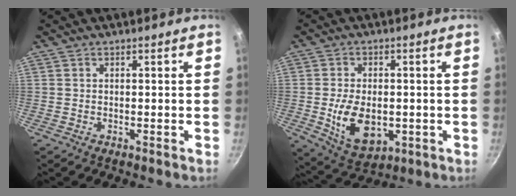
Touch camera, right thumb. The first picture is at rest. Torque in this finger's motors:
{"motor_torque": [-0.23, 0.70, -0.10, 0.17, 0.12]}